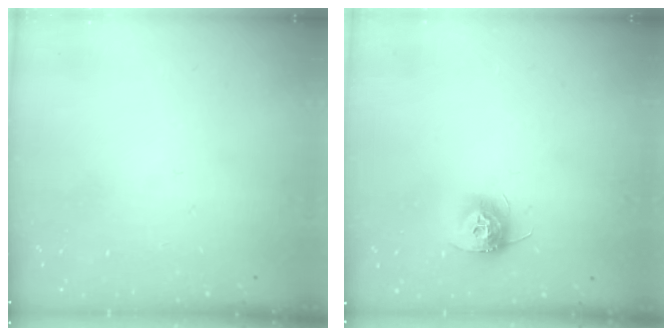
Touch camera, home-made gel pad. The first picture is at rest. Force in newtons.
{"total": 9.5, "press": 9.5, "slide": 0.4}